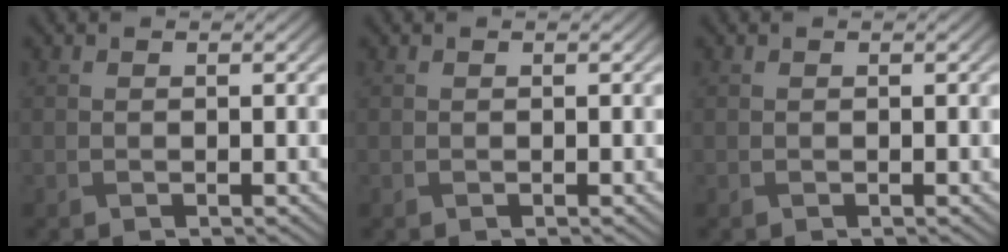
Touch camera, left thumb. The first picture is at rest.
{"total": 0.0}
{"total": 0.0}